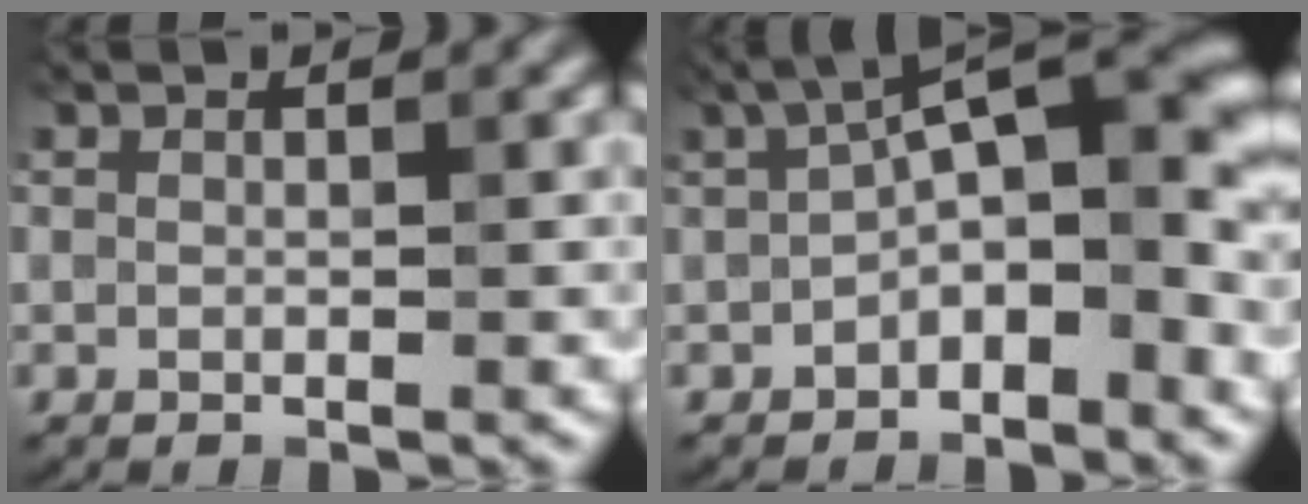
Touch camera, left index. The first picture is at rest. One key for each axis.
{"total": 7.4, "fx": -1.2, "fy": 2.6, "fz": 6.8, "tx": -0.115, "ty": 0.026, "tz": -0.005}